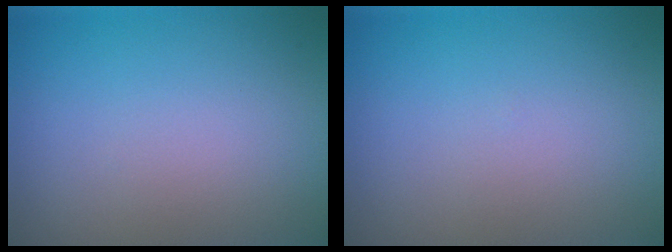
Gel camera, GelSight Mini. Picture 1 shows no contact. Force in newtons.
{"total": 0.0}